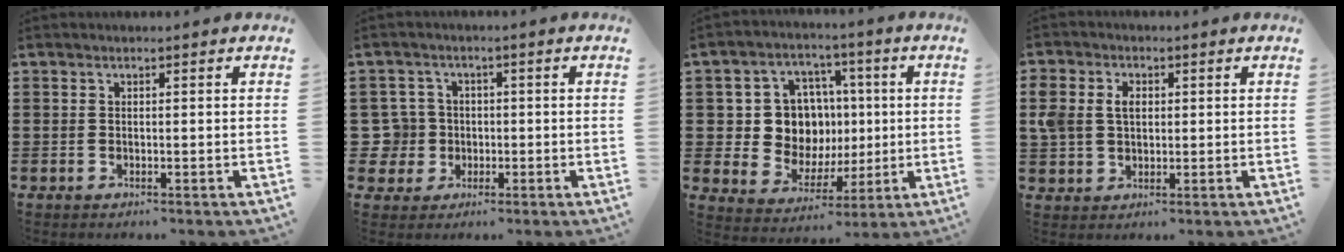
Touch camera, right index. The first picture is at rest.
{"total": 5.4, "force": [-0.5, 5.2, 1.1], "torque": [-0.064, 0.009, -0.015]}
{"total": 10.8, "force": [1.0, 9.7, 4.7], "torque": [-0.112, 0.010, 0.028]}
{"total": 4.5, "force": [1.0, 3.5, 2.8], "torque": [-0.072, 0.010, 0.014]}